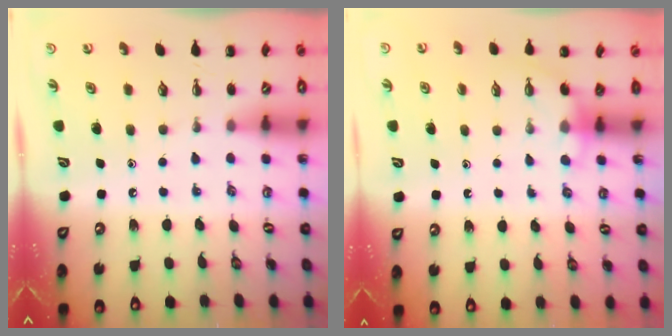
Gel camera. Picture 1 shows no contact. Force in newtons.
{"total": 3.6, "press": 3.6, "slide": 0.3}